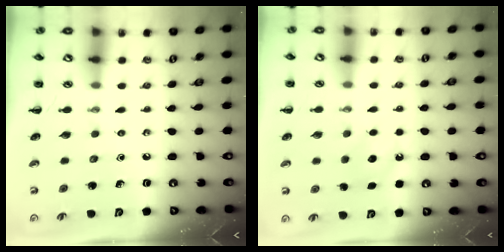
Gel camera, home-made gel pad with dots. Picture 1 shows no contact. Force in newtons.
{"total": 6.0, "press": 5.8, "slide": 1.7}